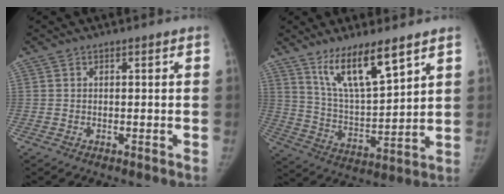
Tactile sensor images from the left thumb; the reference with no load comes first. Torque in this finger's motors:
{"motor_torque": [0.09, 0.11, 1.27, -1.04, 0.12]}